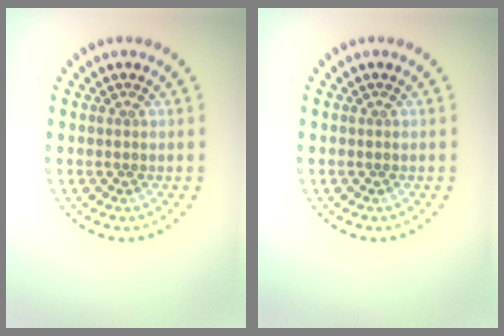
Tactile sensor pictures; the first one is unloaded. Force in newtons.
{"total": 0.0}